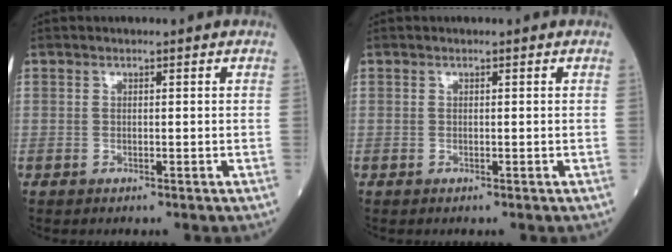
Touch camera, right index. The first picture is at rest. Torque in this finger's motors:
{"motor_torque": [0.00, 0.00, 0.00, 0.00]}